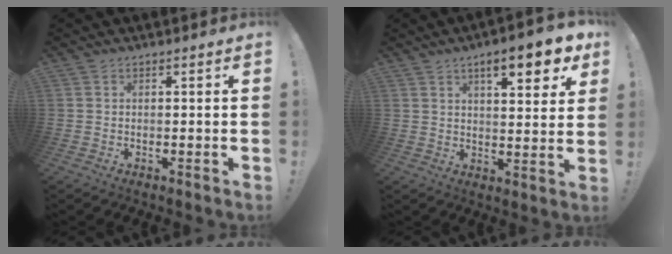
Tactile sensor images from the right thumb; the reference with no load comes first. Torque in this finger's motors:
{"motor_torque": [0.81, 2.83, 0.21, 0.30, 0.34]}